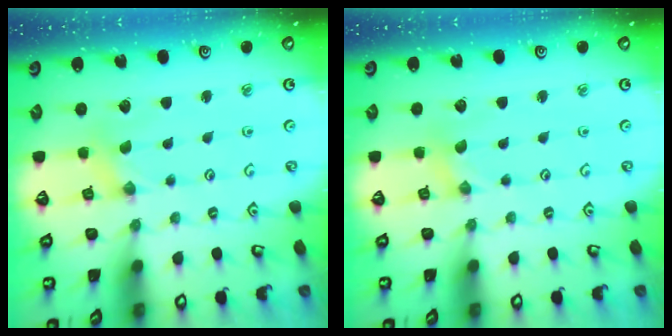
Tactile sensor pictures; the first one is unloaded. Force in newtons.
{"total": 0.0}